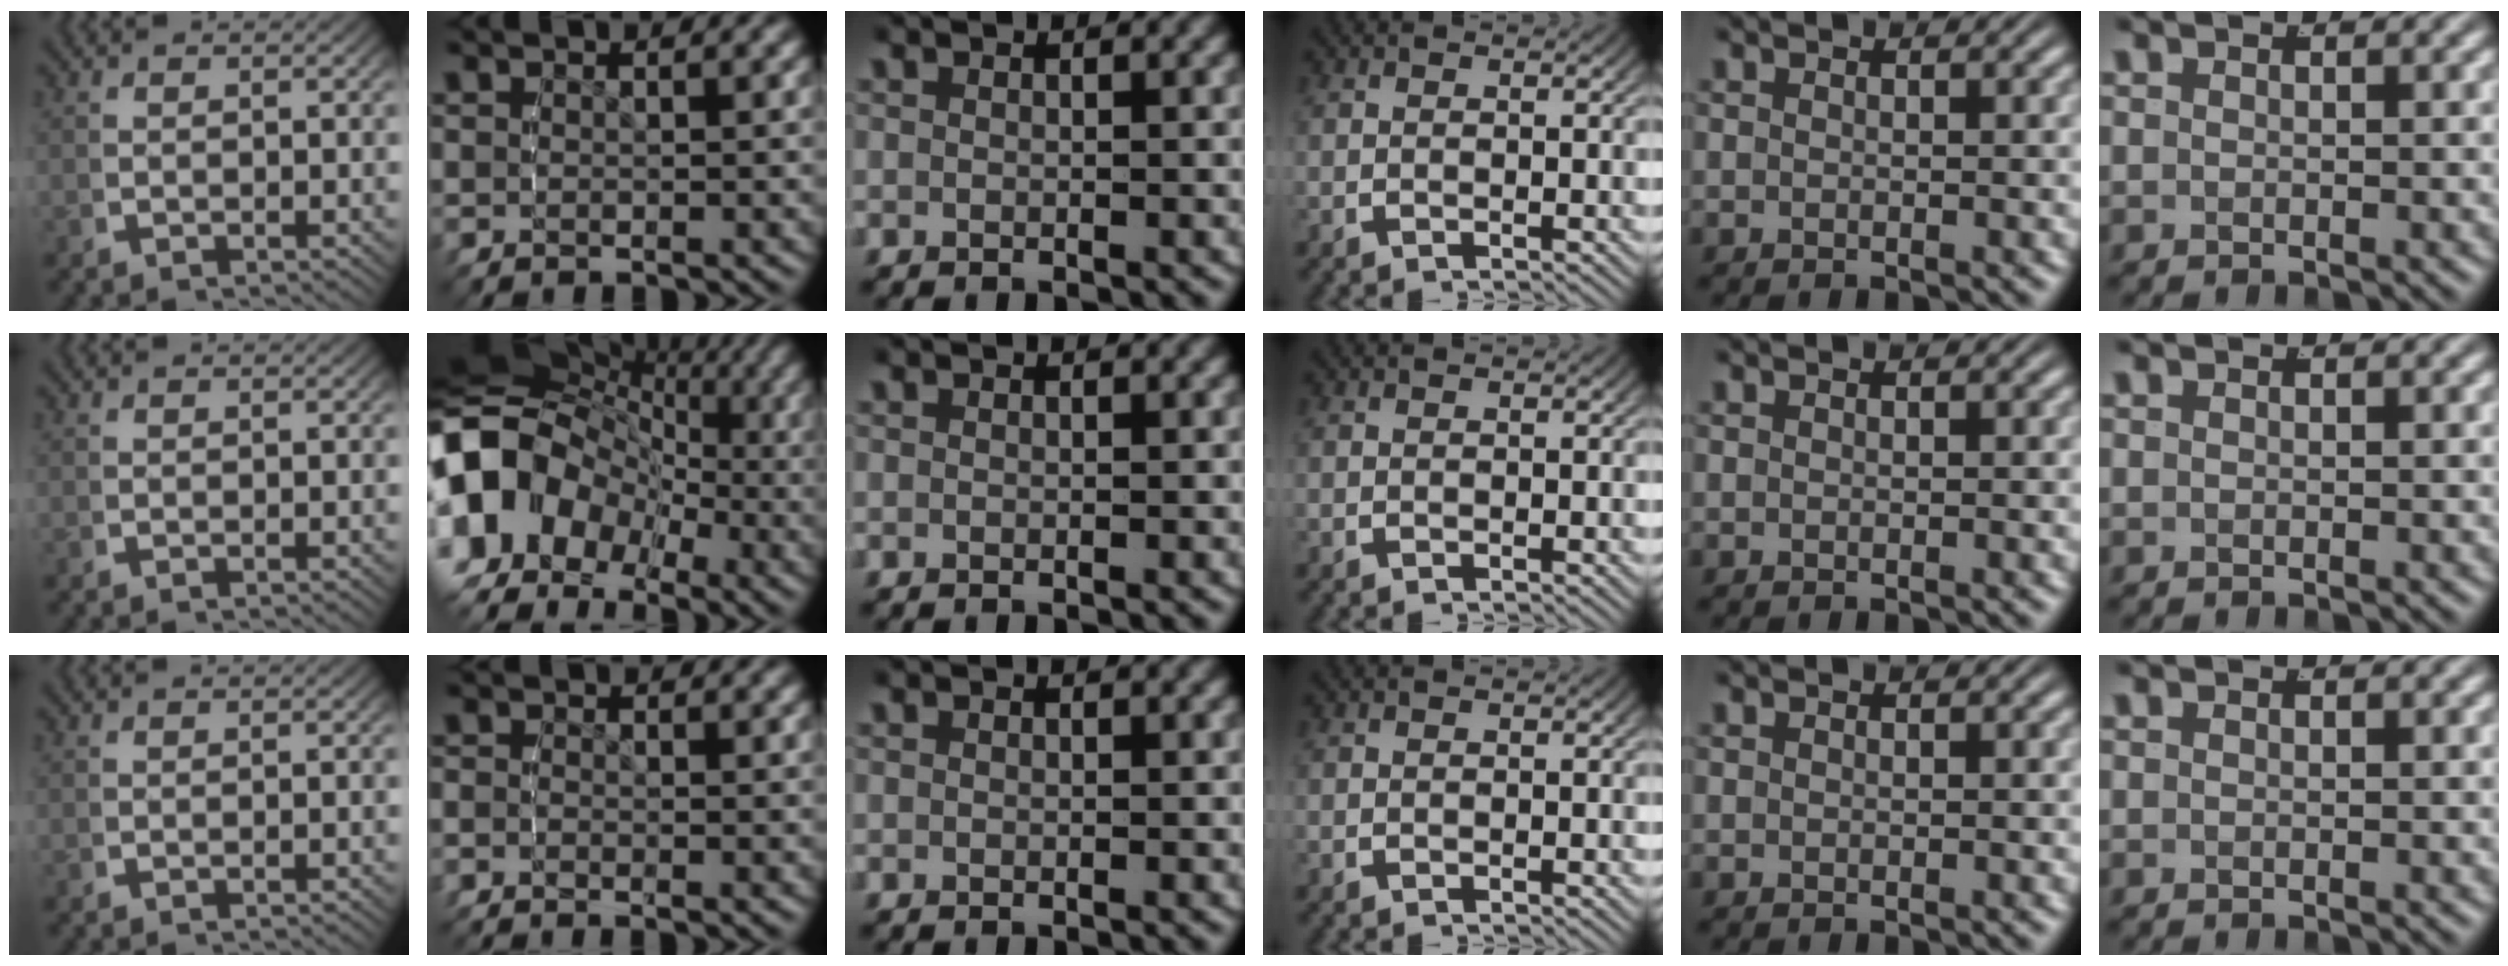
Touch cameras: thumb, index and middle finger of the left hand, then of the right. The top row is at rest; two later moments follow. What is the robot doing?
{"motion": "lift_and_place", "object": "toy banana"}